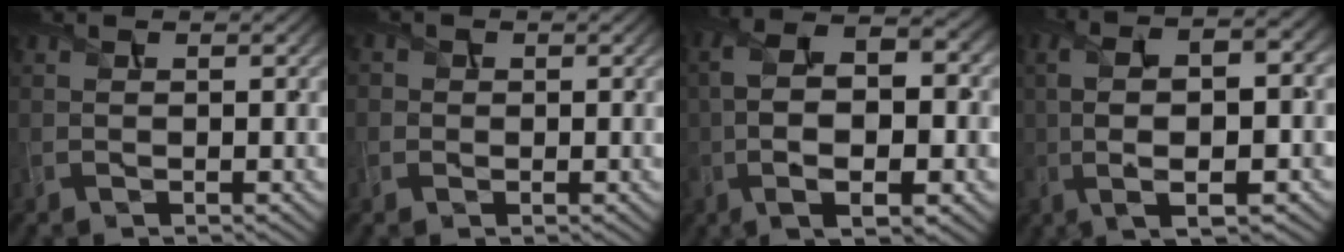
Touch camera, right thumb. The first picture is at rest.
{"total": 1.7, "force": [0.0, 1.7, 0.3], "torque": [-0.005, 0.000, -0.007]}
{"total": 11.4, "force": [-1.1, 5.1, 10.1], "torque": [-0.211, 0.000, -0.018]}
{"total": 10.4, "force": [-0.3, 3.5, 9.8], "torque": [-0.189, 0.000, -0.003]}